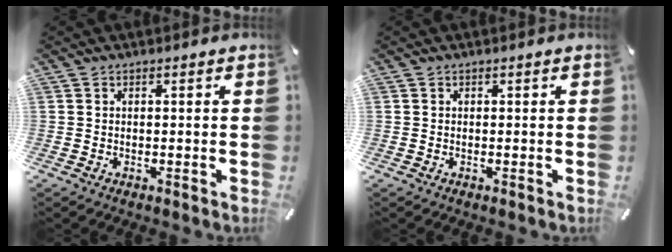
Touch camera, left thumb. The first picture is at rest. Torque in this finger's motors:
{"motor_torque": [0.00, 0.00, -0.02, 0.10, 0.00]}